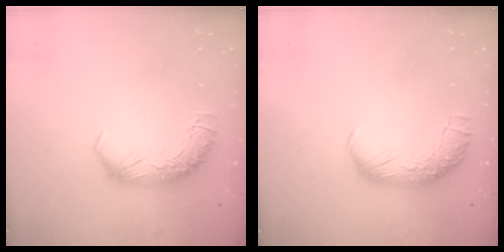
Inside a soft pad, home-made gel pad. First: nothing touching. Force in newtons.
{"total": 2.4, "press": 0.9, "slide": 2.2}